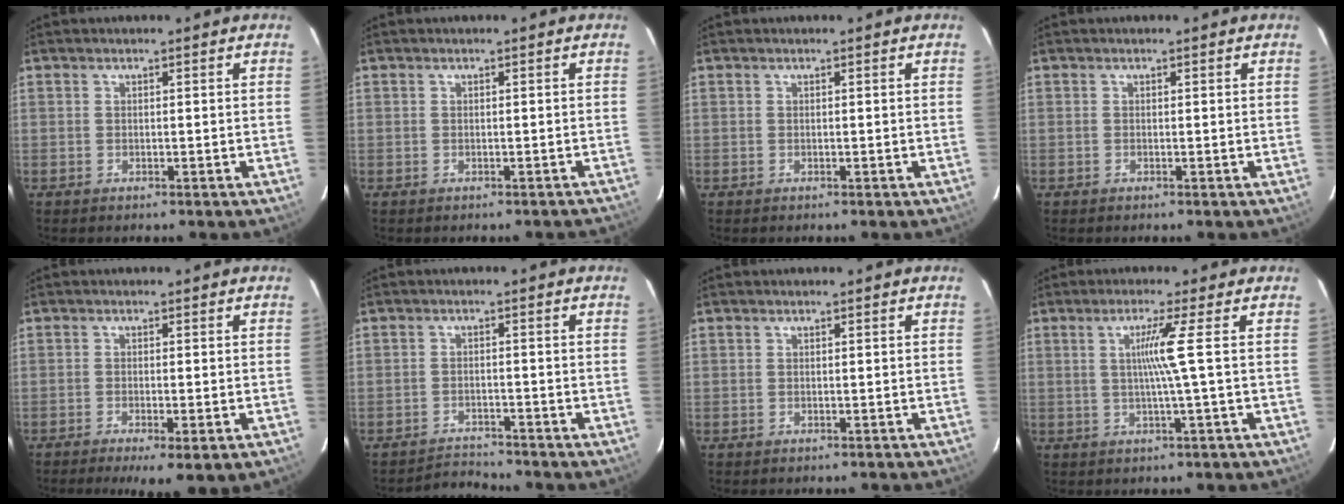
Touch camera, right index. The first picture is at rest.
{"total": 3.3, "force": [-2.9, 1.6, 0.4], "torque": [0.010, 0.005, -0.033]}
{"total": 0.0}
{"total": 0.0}
{"total": 6.7, "force": [-4.1, 1.2, 5.2], "torque": [-0.071, -0.018, -0.059]}
{"total": 3.4, "force": [-3.2, -0.1, -1.0], "torque": [0.018, -0.009, -0.050]}
{"total": 1.0, "force": [-0.8, 0.6, 0.1], "torque": [-0.004, 0.004, -0.011]}
{"total": 4.7, "force": [0.5, -1.9, 4.2], "torque": [-0.082, -0.004, 0.012]}